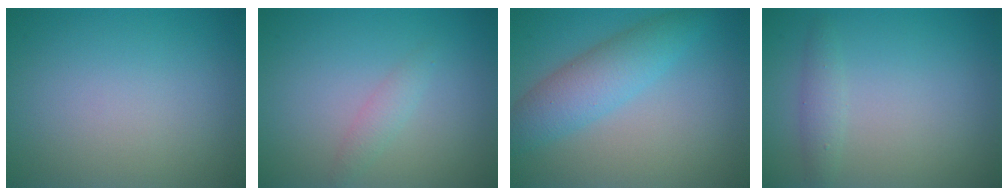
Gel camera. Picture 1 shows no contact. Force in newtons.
{"total": 1.3, "press": 1.3, "slide": 0.1}
{"total": 4.5, "press": 4.5, "slide": 0.1}
{"total": 1.4, "press": 1.4, "slide": 0.1}